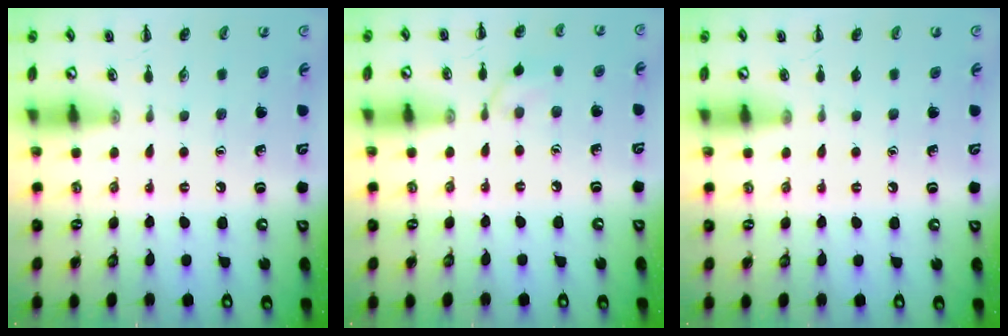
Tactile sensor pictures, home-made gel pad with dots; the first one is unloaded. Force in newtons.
{"total": 5.3, "press": 5.1, "slide": 1.7}
{"total": 0.6, "press": 0.6, "slide": 0.1}